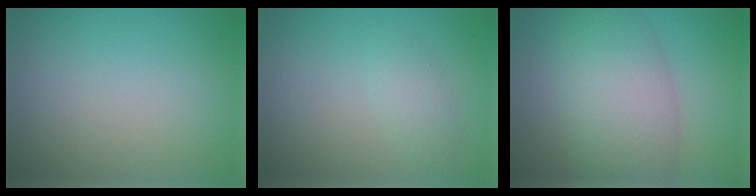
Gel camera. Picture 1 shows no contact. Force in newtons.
{"total": 1.6, "press": 1.6, "slide": 0.1}
{"total": 7.7, "press": 7.7, "slide": 0.3}